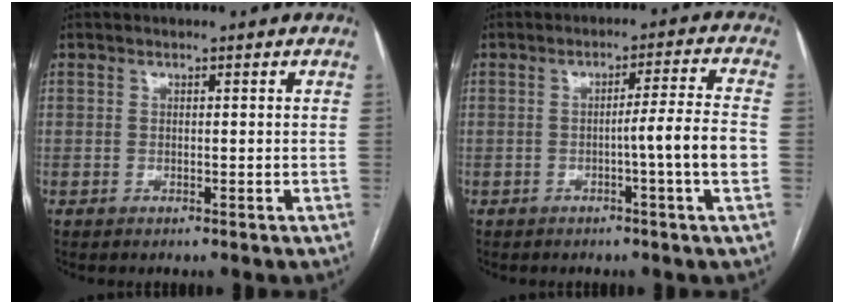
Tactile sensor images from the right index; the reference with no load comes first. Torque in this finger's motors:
{"motor_torque": [0.95, -0.19, 0.53, 0.11]}